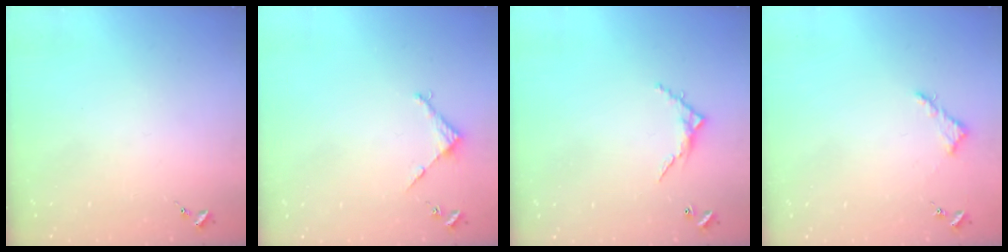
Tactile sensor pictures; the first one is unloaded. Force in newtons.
{"total": 2.9, "press": 2.8, "slide": 0.2}
{"total": 5.7, "press": 5.7, "slide": 0.5}
{"total": 5.6, "press": 5.6, "slide": 0.6}